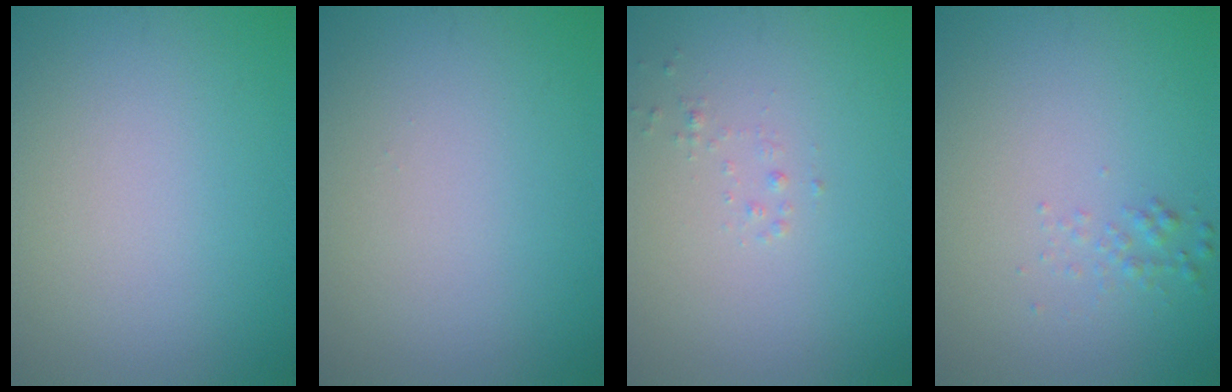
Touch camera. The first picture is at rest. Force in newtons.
{"total": 0.0}
{"total": 0.6, "press": 0.6, "slide": 0.0}
{"total": 1.0, "press": 1.0, "slide": 0.0}